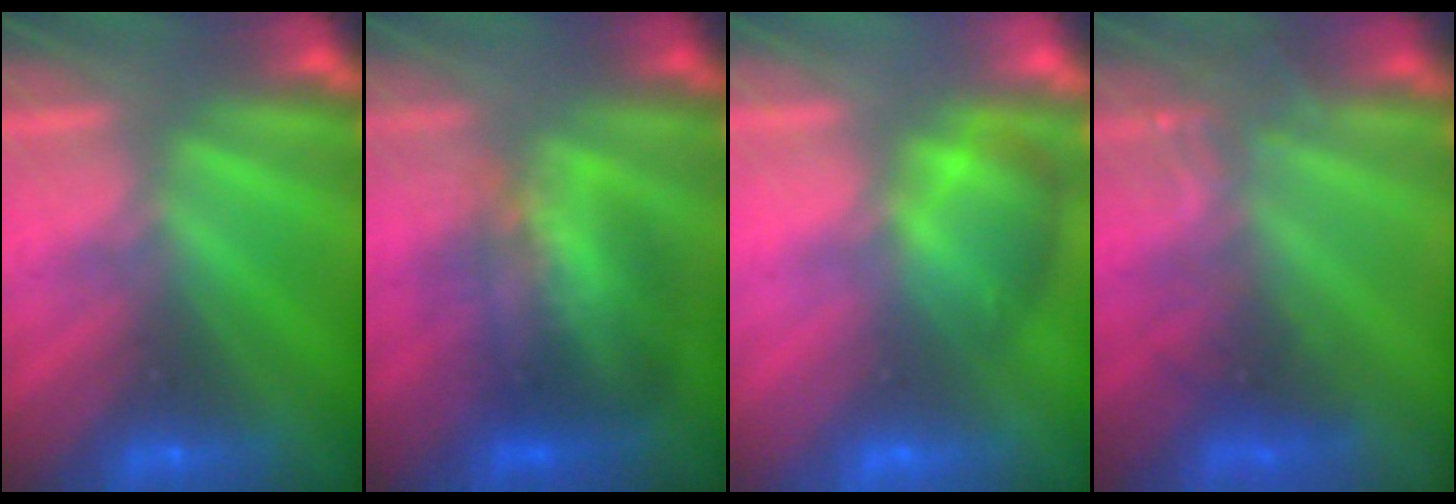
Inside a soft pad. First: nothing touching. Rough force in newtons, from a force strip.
{"total": 3.8}
{"total": 2.9}
{"total": 3.3}